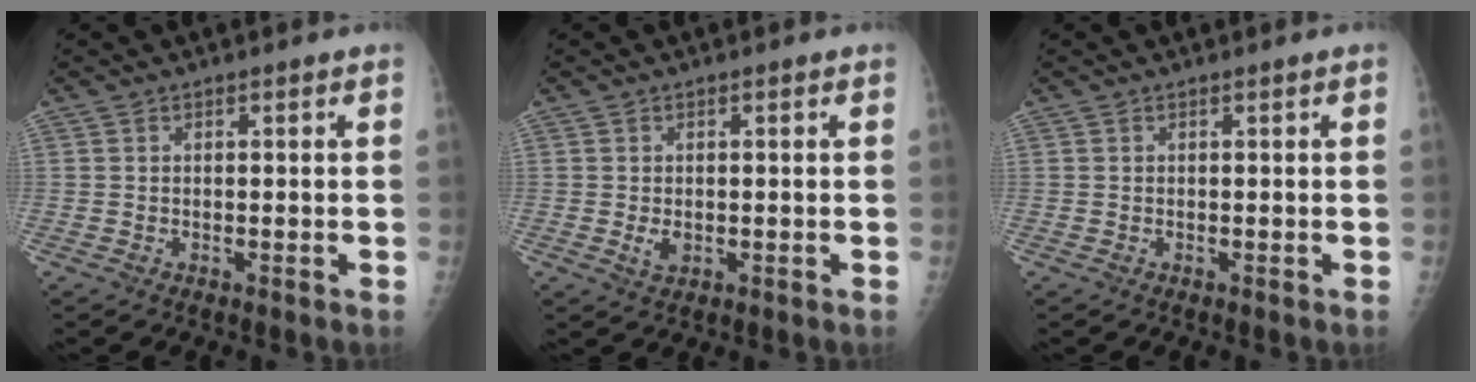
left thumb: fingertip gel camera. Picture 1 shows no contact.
{"total": 2.5, "force": [-0.3, 1.7, 1.7], "torque": [-0.025, -0.003, -0.001]}
{"total": 0.0}